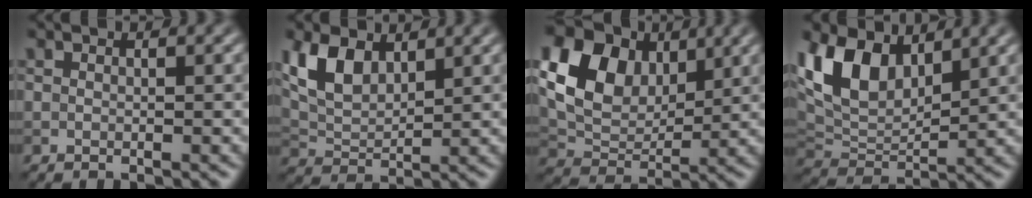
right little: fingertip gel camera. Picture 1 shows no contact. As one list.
[{"total": 5.2, "force": [2.7, 2.8, 3.3], "torque": [-0.075, 0.000, 0.053]}, {"total": 9.9, "force": [3.7, 6.7, 6.3], "torque": [-0.133, 0.006, 0.065]}, {"total": 8.0, "force": [3.9, 4.5, 5.4], "torque": [-0.116, 0.002, 0.074]}]